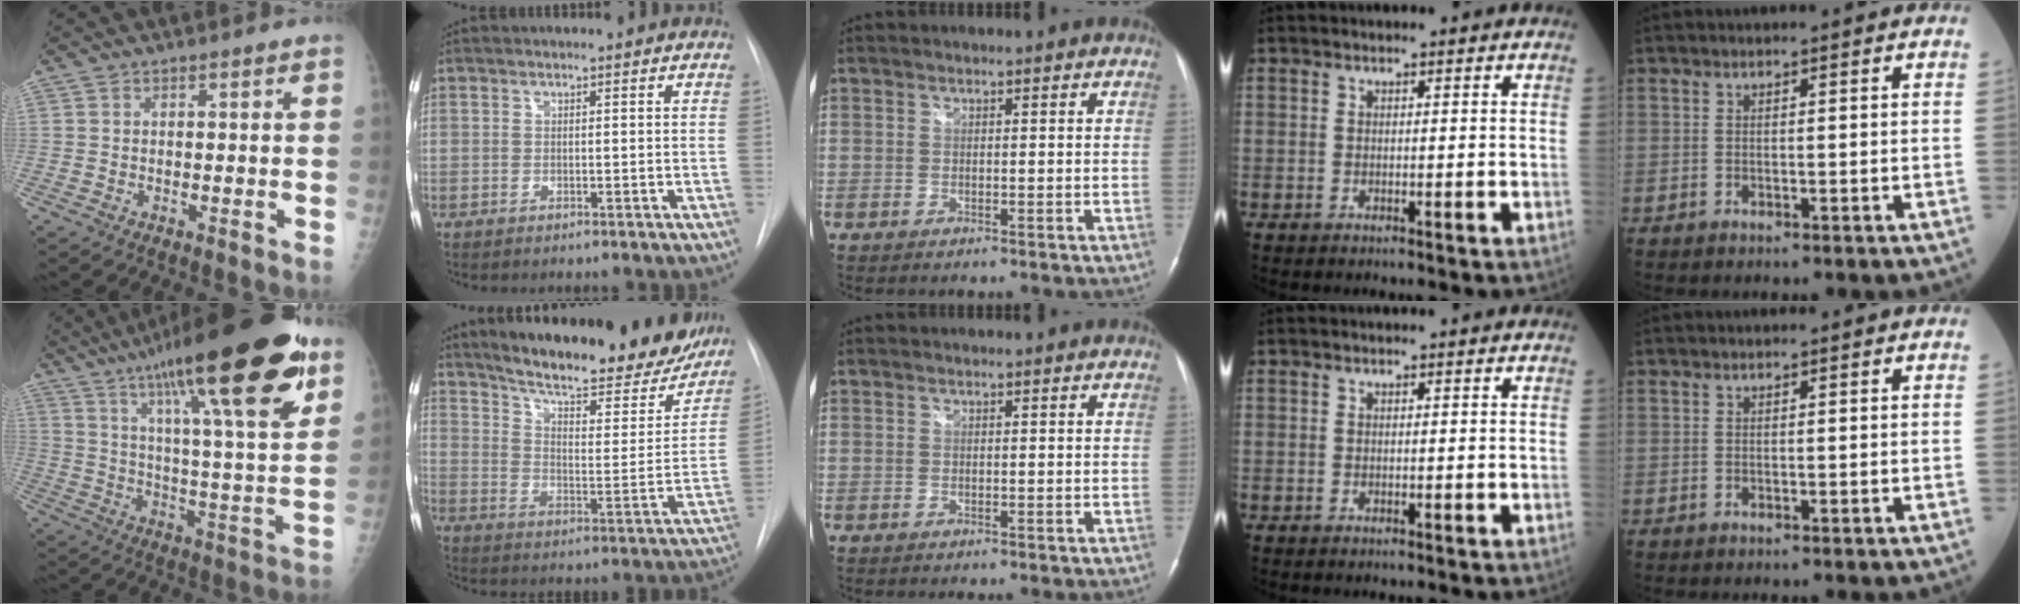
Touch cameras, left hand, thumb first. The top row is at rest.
{"thumb": {"total": 28.2, "force": [16.2, 5.5, 22.4], "torque": [-0.342, -0.037, 0.254]}, "index": {"total": 24.9, "force": [20.9, 5.7, 12.2], "torque": [-0.179, -0.039, 0.275]}}